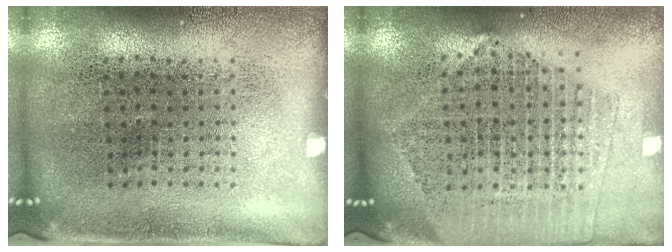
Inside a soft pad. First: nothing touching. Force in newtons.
{"total": 2.0, "press": 1.8, "slide": 0.9}